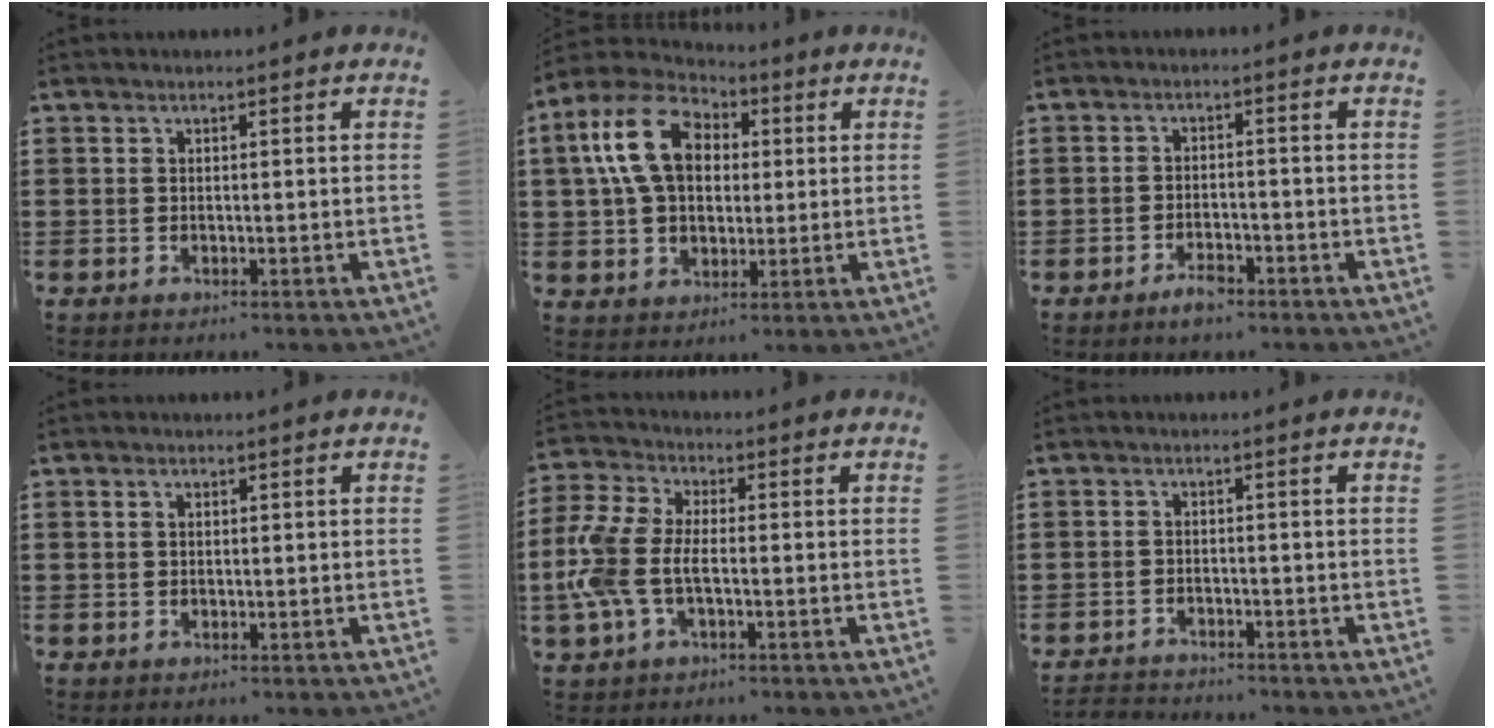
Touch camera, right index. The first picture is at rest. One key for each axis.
{"total": 12.5, "fx": 2.9, "fy": 8.7, "fz": 8.5, "tx": -0.198, "ty": 0.019, "tz": 0.051}
{"total": 2.6, "fx": -2.0, "fy": 0.9, "fz": 1.5, "tx": -0.025, "ty": 0.006, "tz": -0.038}
{"total": 1.0, "fx": 0.3, "fy": 0.7, "fz": 0.6, "tx": -0.014, "ty": 0.007, "tz": 0.005}
{"total": 7.6, "fx": -1.6, "fy": 4.2, "fz": 6.1, "tx": -0.167, "ty": -0.009, "tz": -0.042}
{"total": 1.9, "fx": -1.9, "fy": 0.1, "fz": -0.2, "tx": -0.002, "ty": 0.000, "tz": -0.043}